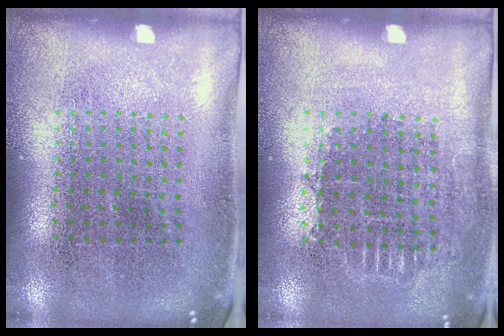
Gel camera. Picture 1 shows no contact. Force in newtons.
{"total": 0.7, "press": 0.7, "slide": 0.4}